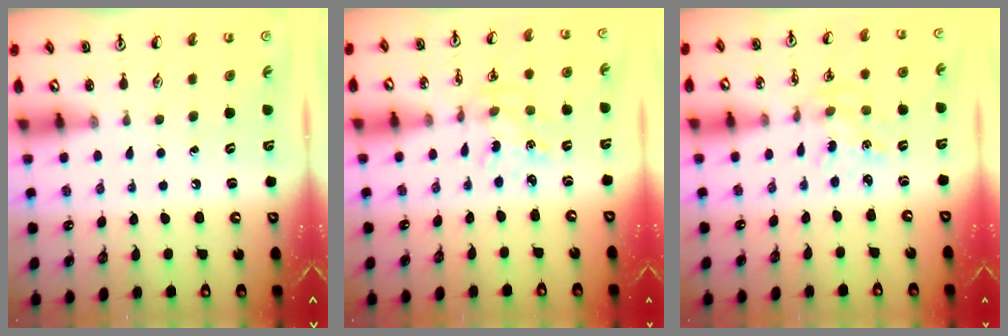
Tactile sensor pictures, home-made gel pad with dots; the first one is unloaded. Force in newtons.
{"total": 1.7, "press": 1.7, "slide": 0.1}
{"total": 1.7, "press": 1.7, "slide": 0.3}